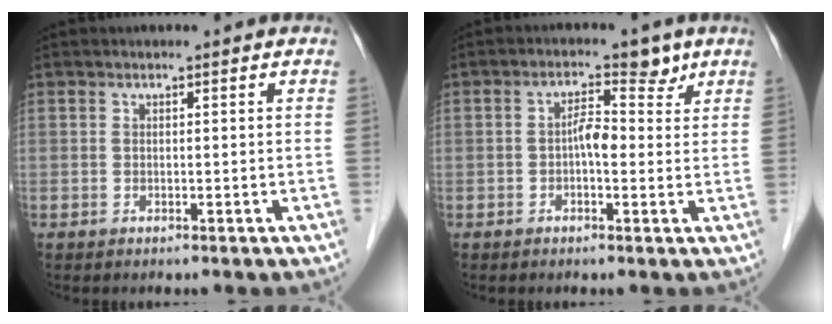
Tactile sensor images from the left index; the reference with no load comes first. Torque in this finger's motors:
{"motor_torque": [0.12, 0.10, 0.06, 0.03]}